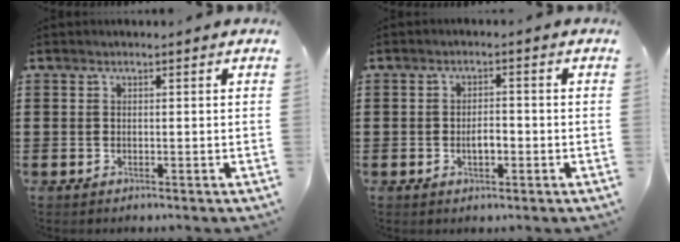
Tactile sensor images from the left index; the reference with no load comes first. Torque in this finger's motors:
{"motor_torque": [0.44, 0.43, 0.05, 0.06]}